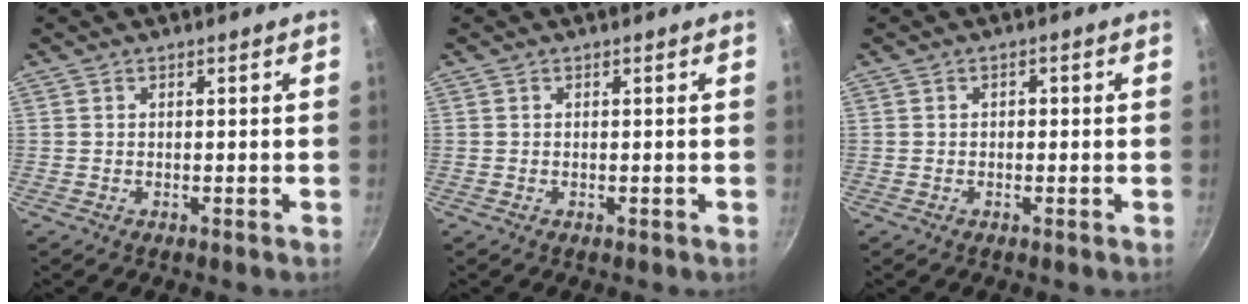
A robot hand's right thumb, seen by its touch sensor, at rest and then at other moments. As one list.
[{"total": 0.0}, {"total": 0.9, "force": [-0.1, 0.7, 0.6], "torque": [0.005, 0.005, -0.006]}]